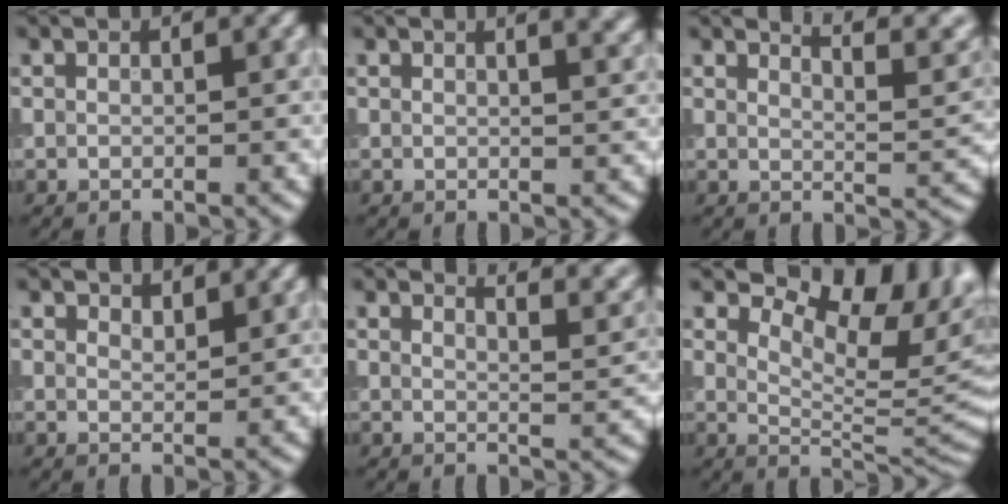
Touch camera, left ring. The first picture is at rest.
{"total": 4.1, "force": [2.4, 1.9, 2.7], "torque": [-0.002, 0.025, 0.007]}
{"total": 6.1, "force": [4.5, 1.4, 3.8], "torque": [-0.041, 0.015, 0.061]}
{"total": 1.8, "force": [1.6, 0.5, 0.5], "torque": [-0.012, 0.001, 0.024]}
{"total": 6.4, "force": [5.0, 1.6, 3.6], "torque": [-0.032, 0.018, 0.055]}
{"total": 10.1, "force": [5.4, 4.8, 7.2], "torque": [-0.101, 0.007, 0.076]}